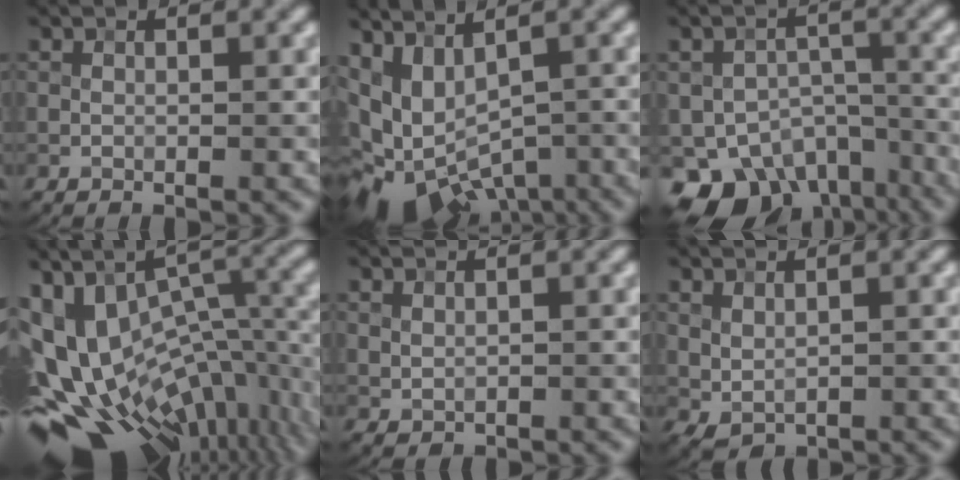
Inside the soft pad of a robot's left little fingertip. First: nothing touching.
{"total": 9.4, "force": [-2.8, 5.5, 7.1], "torque": [-0.114, -0.015, -0.024]}
{"total": 10.4, "force": [-7.1, 6.0, 4.7], "torque": [-0.077, -0.007, -0.104]}
{"total": 15.7, "force": [-4.6, 9.4, 11.6], "torque": [-0.179, 0.029, -0.048]}
{"total": 0.7, "force": [0.4, 0.4, 0.4], "torque": [-0.012, -0.001, 0.013]}
{"total": 1.3, "force": [0.8, 0.6, 0.8], "torque": [-0.021, -0.004, 0.023]}